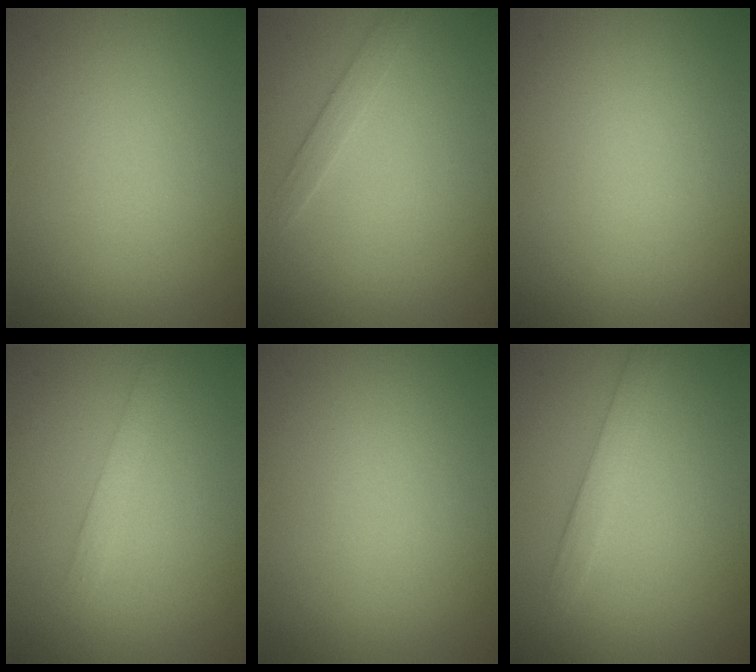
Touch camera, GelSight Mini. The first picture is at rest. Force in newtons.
{"total": 1.4, "press": 1.4, "slide": 0.1}
{"total": 0.0}
{"total": 1.7, "press": 1.7, "slide": 0.1}
{"total": 0.0}
{"total": 2.1, "press": 2.1, "slide": 0.1}